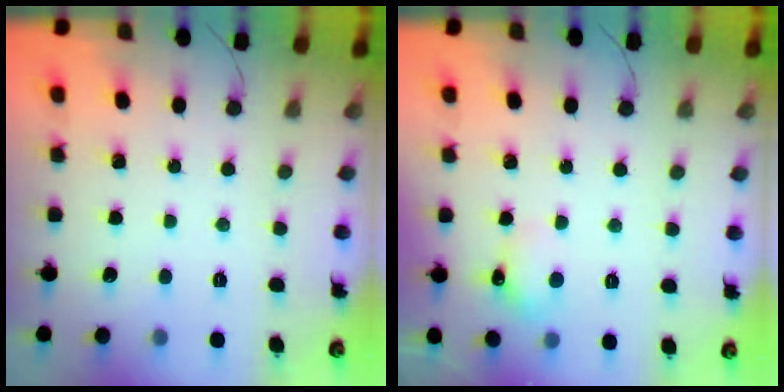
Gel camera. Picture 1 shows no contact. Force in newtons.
{"total": 5.8, "press": 5.6, "slide": 1.6}